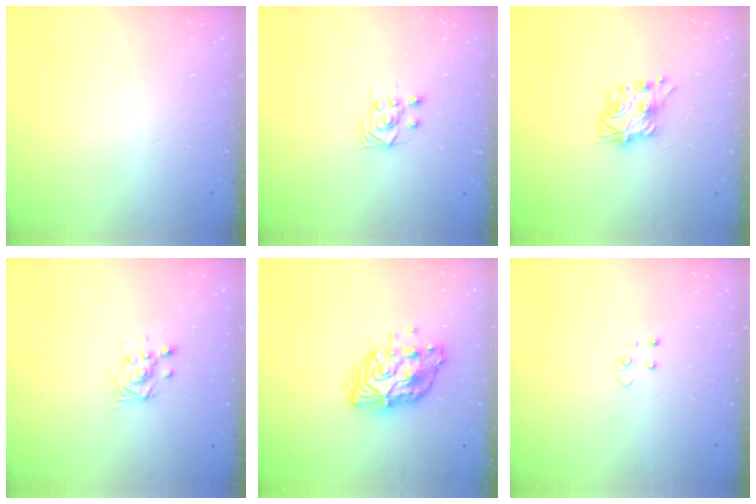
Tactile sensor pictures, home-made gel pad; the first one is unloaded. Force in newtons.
{"total": 3.5, "press": 3.2, "slide": 1.4}
{"total": 7.1, "press": 7.1, "slide": 0.5}
{"total": 3.8, "press": 3.8, "slide": 0.3}
{"total": 11.8, "press": 11.7, "slide": 1.0}
{"total": 3.8, "press": 3.8, "slide": 0.4}